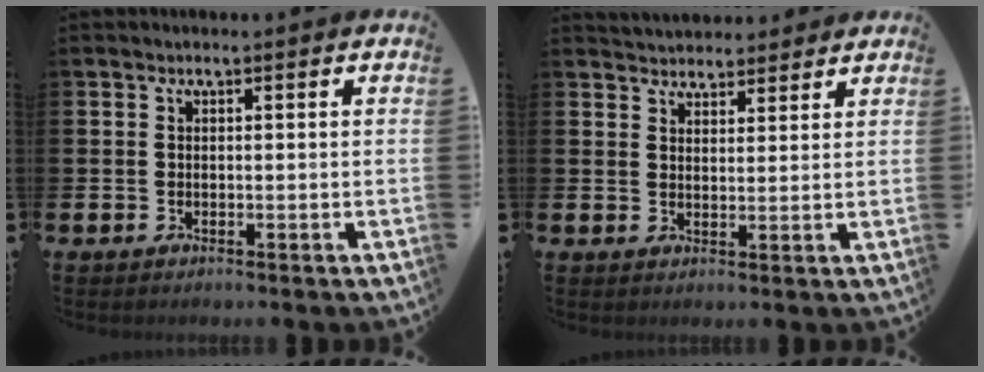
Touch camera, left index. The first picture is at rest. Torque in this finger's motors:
{"motor_torque": [0.67, -1.47, 0.59, 0.09]}